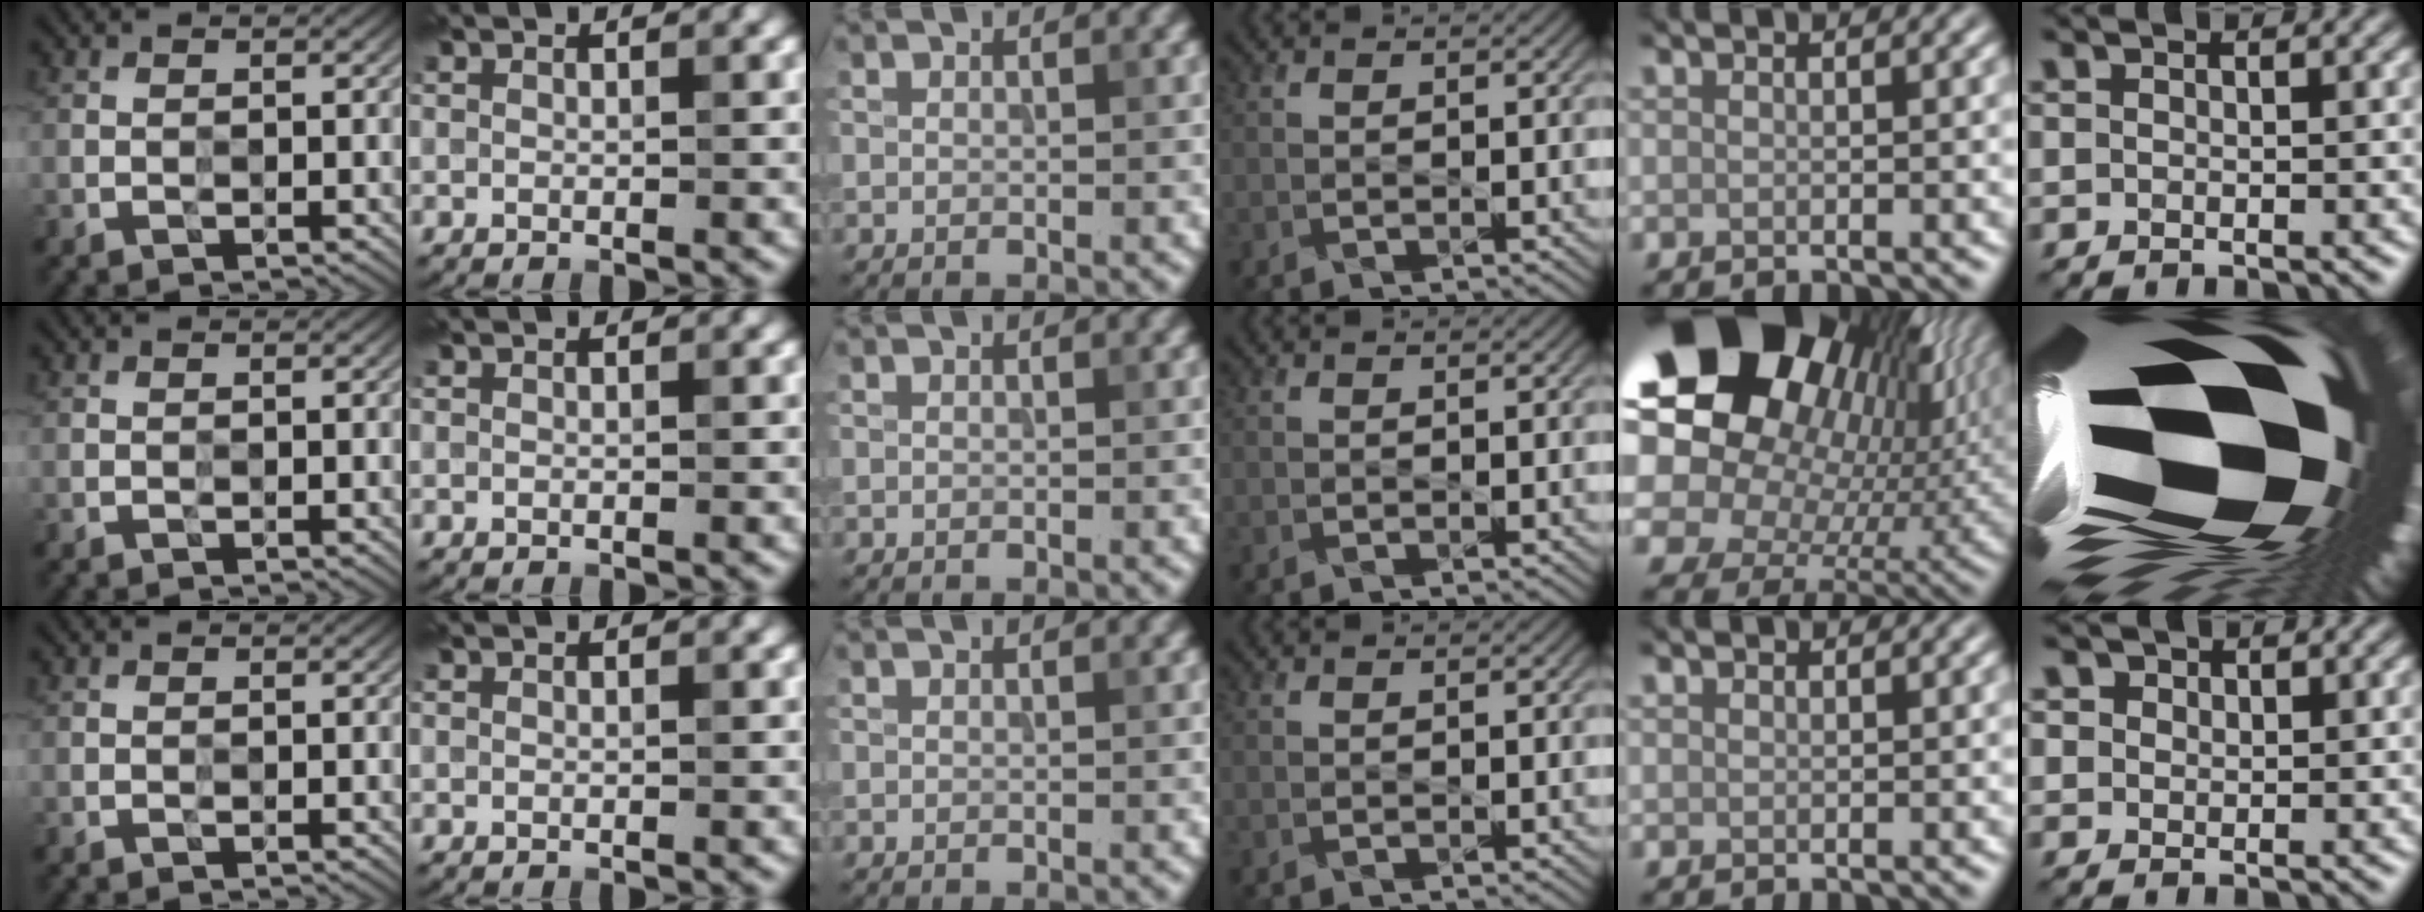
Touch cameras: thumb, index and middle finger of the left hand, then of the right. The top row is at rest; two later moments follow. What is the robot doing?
{"motion": "press", "object": "button"}